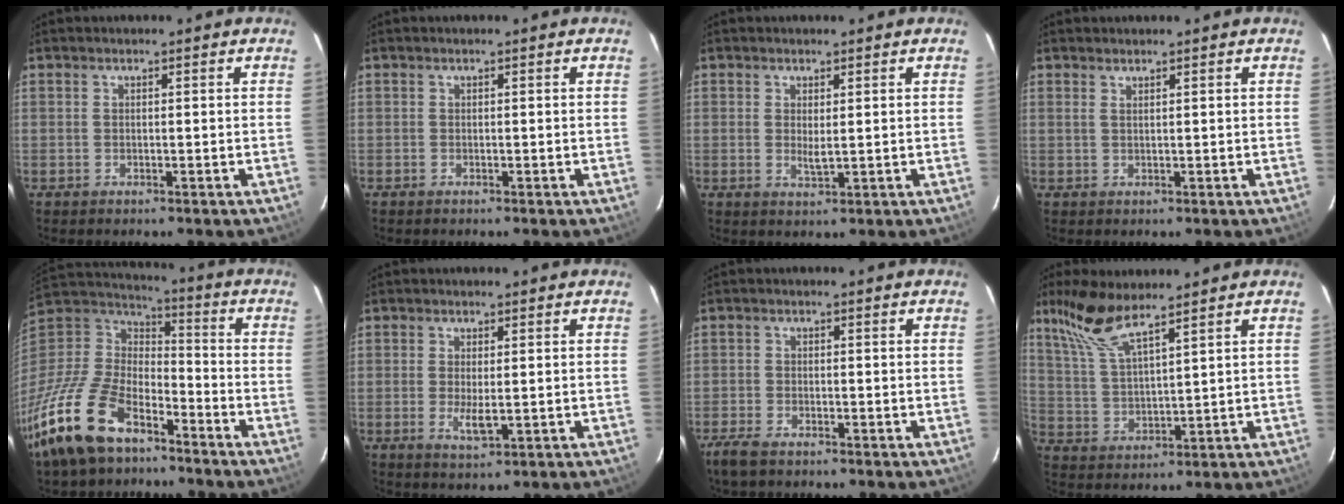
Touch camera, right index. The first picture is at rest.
{"total": 0.0}
{"total": 2.4, "force": [0.3, 0.8, 2.2], "torque": [-0.040, -0.005, 0.006]}
{"total": 0.8, "force": [0.8, -0.1, 0.3], "torque": [-0.008, -0.004, 0.011]}
{"total": 23.3, "force": [-15.2, 11.8, 13.1], "torque": [-0.303, -0.022, -0.275]}
{"total": 3.8, "force": [-0.4, 1.3, 3.5], "torque": [-0.068, -0.010, -0.004]}
{"total": 4.4, "force": [-3.4, 1.5, 2.3], "torque": [-0.066, -0.011, -0.071]}
{"total": 9.5, "force": [7.2, 1.6, 5.9], "torque": [-0.128, 0.011, 0.156]}